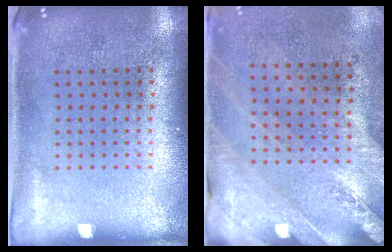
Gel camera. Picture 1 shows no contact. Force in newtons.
{"total": 2.4, "press": 2.1, "slide": 1.3}